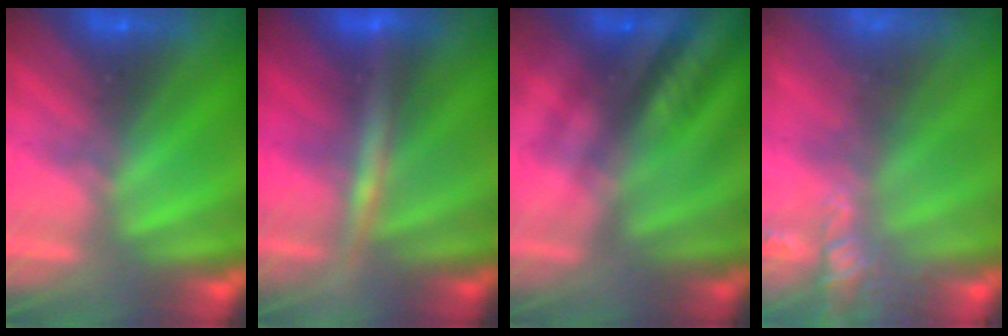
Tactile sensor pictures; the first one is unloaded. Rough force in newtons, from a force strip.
{"total": 2.6}
{"total": 2.4}
{"total": 6.9}